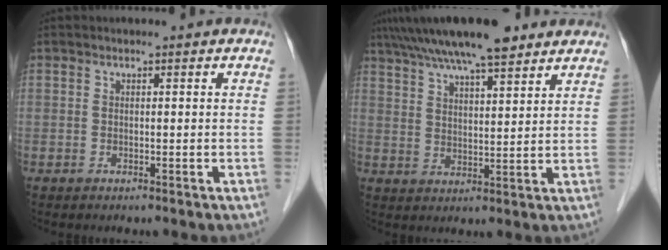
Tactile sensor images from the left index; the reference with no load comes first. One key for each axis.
{"total": 14.0, "fx": 11.0, "fy": 2.4, "fz": 8.3, "tx": -0.144, "ty": 0.035, "tz": 0.179}